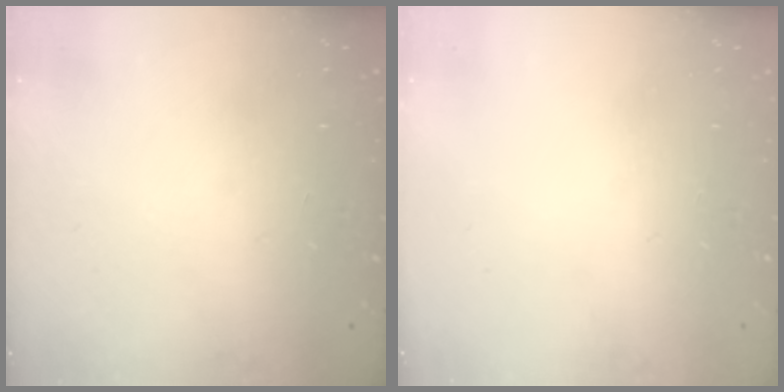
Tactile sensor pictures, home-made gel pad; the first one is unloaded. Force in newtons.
{"total": 0.0}